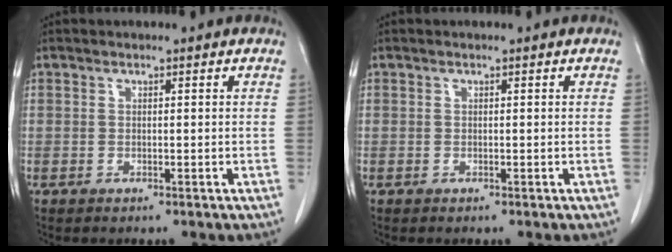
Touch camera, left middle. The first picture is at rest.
{"total": 0.0}